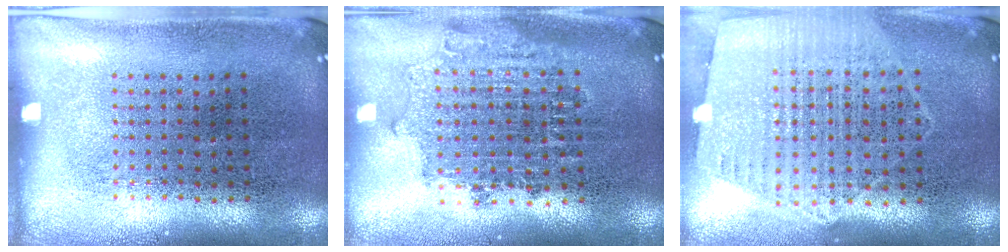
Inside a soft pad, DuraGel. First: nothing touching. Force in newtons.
{"total": 1.7, "press": 1.3, "slide": 1.0}
{"total": 1.2, "press": 1.1, "slide": 0.3}